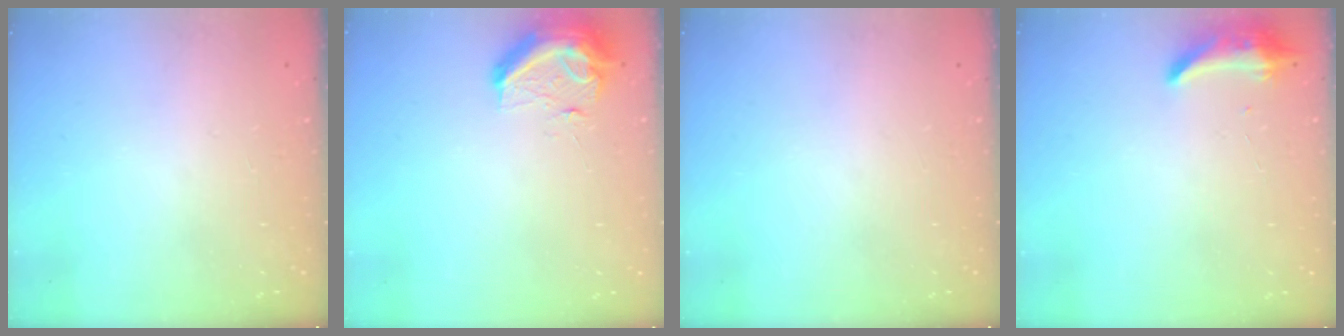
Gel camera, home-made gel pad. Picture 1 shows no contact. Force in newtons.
{"total": 9.9, "press": 9.7, "slide": 1.8}
{"total": 0.0}
{"total": 7.7, "press": 7.6, "slide": 0.7}